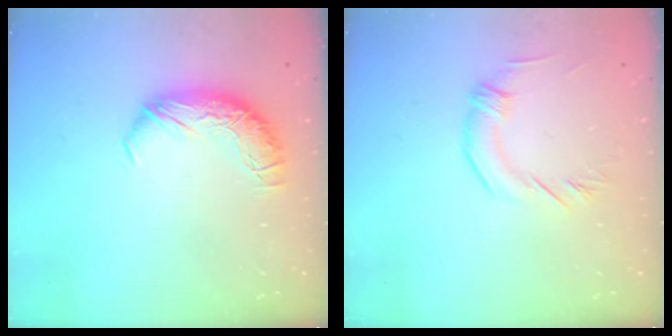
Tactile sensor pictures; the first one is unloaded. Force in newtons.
{"total": 2.5, "press": 2.1, "slide": 1.4}